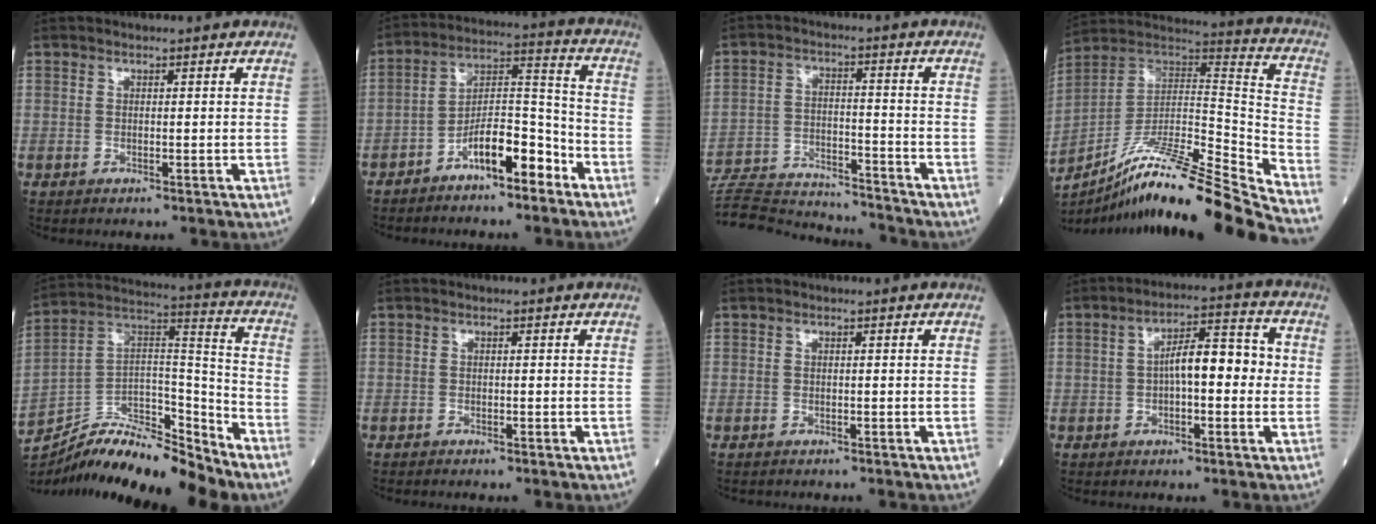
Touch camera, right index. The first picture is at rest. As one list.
[{"total": 9.6, "force": [-6.1, 2.8, 6.9], "torque": [-0.120, 0.025, -0.107]}, {"total": 17.1, "force": [-16.6, 1.6, 3.6], "torque": [-0.078, 0.006, -0.254]}, {"total": 26.0, "force": [-21.3, -1.1, 14.9], "torque": [-0.215, -0.007, -0.354]}, {"total": 17.1, "force": [-15.2, 3.6, 7.0], "torque": [-0.110, 0.053, -0.262]}, {"total": 0.7, "force": [-0.6, 0.1, 0.3], "torque": [-0.008, -0.001, -0.011]}, {"total": 0.8, "force": [-0.8, 0.3, 0.2], "torque": [-0.009, 0.000, -0.013]}, {"total": 7.8, "force": [0.0, 2.4, 7.5], "torque": [-0.122, 0.033, -0.004]}]